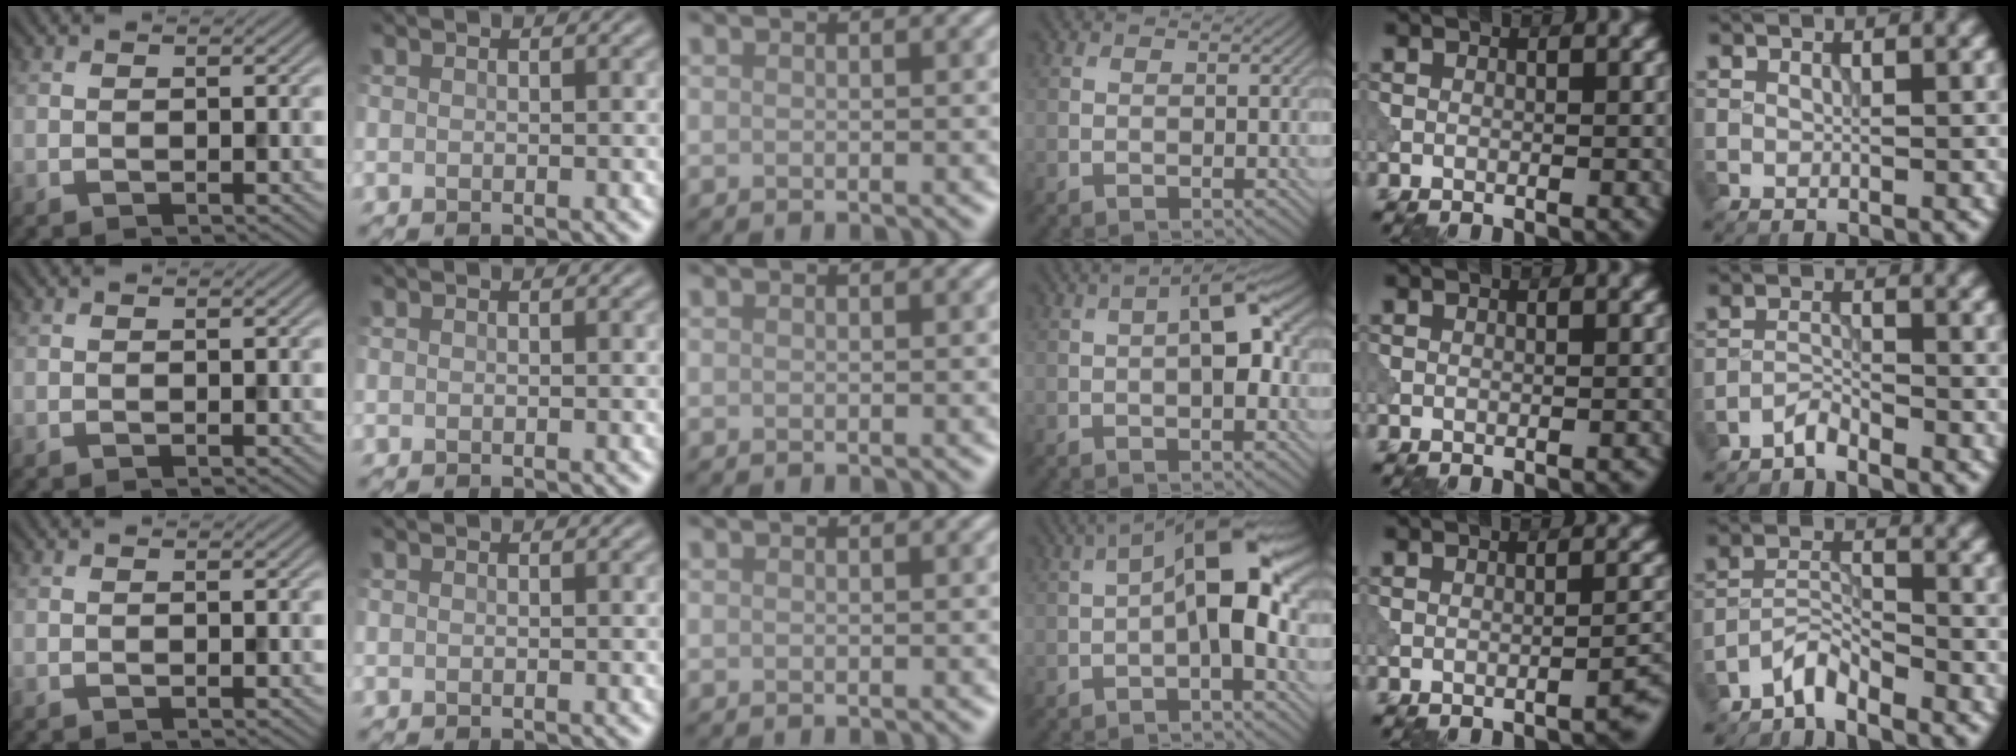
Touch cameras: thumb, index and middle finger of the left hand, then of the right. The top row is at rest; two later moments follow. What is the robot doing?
{"motion": "shake", "object": "bell"}